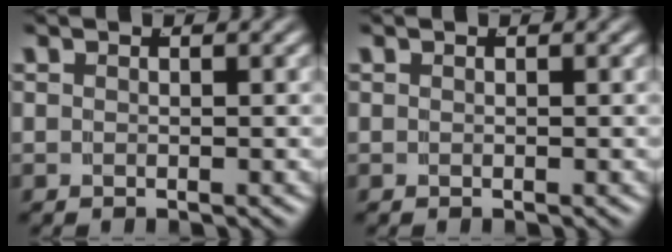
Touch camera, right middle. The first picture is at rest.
{"total": 0.0}